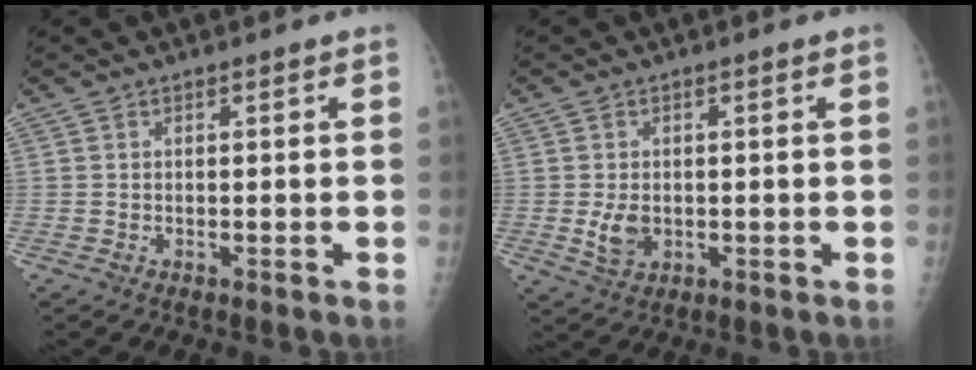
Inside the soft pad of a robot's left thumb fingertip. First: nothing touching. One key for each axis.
{"total": 4.2, "fx": -0.5, "fy": 2.8, "fz": 3.0, "tx": -0.053, "ty": -0.005, "tz": -0.002}